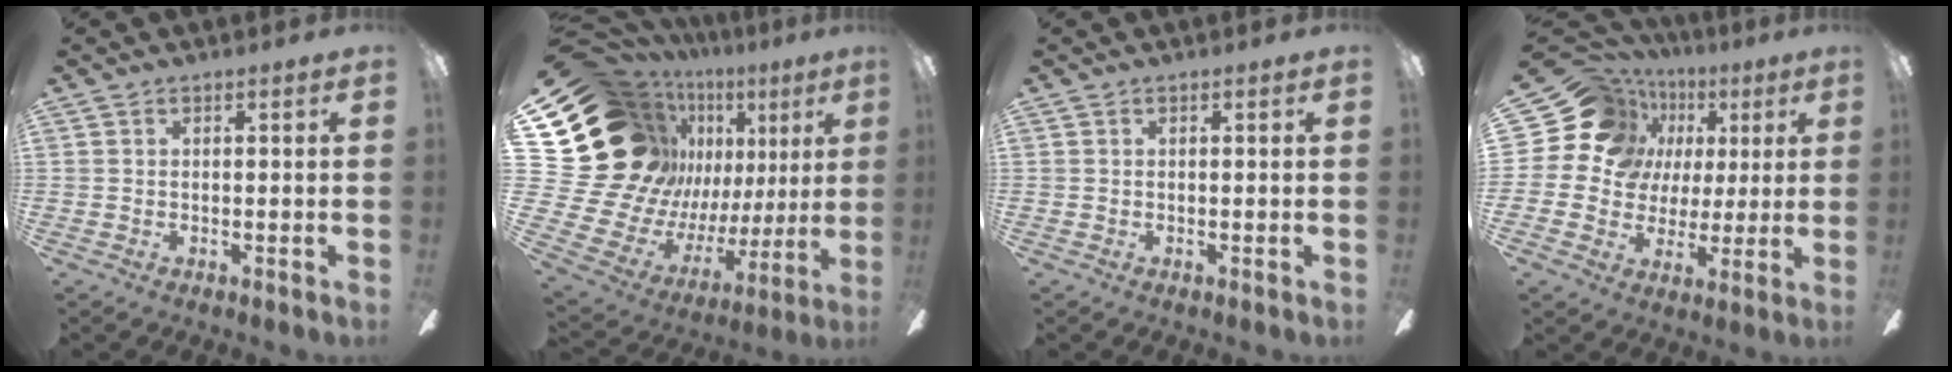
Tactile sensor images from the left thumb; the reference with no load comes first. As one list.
[{"total": 26.5, "force": [9.0, 20.0, 14.9], "torque": [-0.310, -0.103, 0.228]}, {"total": 0.0}, {"total": 17.2, "force": [4.1, 15.3, 6.6], "torque": [-0.118, -0.016, 0.090]}]